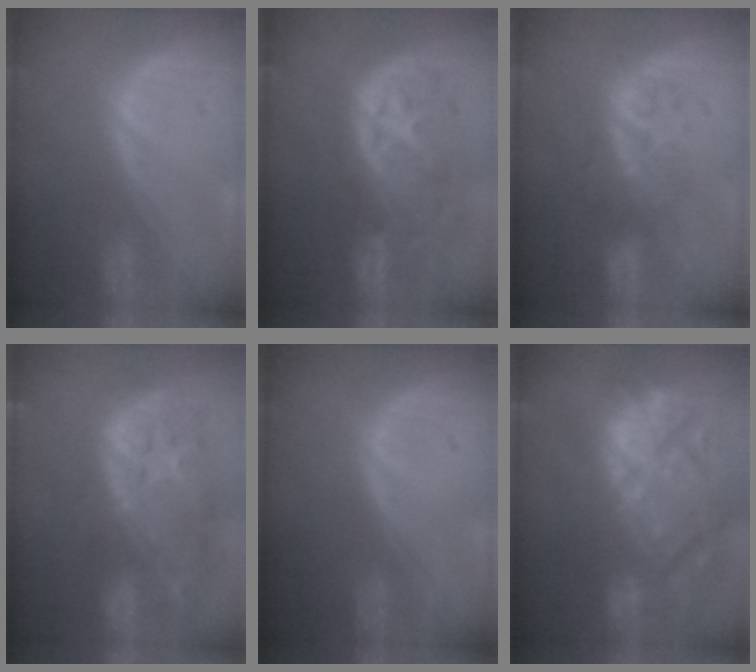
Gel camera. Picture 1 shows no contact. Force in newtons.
{"total": 11.1, "press": 9.9, "slide": 5.1}
{"total": 4.9, "press": 4.9, "slide": 0.8}
{"total": 14.0, "press": 11.3, "slide": 8.2}
{"total": 0.0}
{"total": 15.2, "press": 12.9, "slide": 8.0}